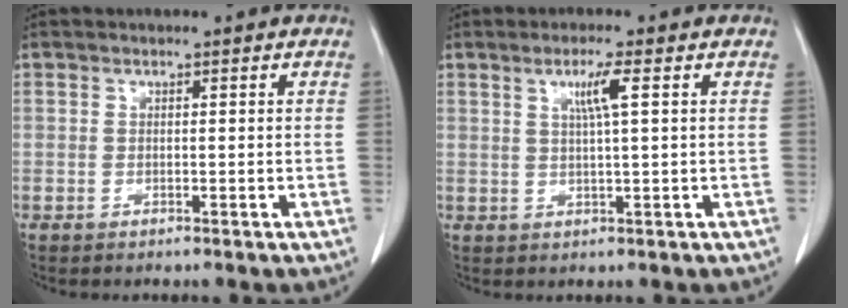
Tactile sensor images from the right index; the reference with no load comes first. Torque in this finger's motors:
{"motor_torque": [0.46, 0.09, 0.11, 0.07]}